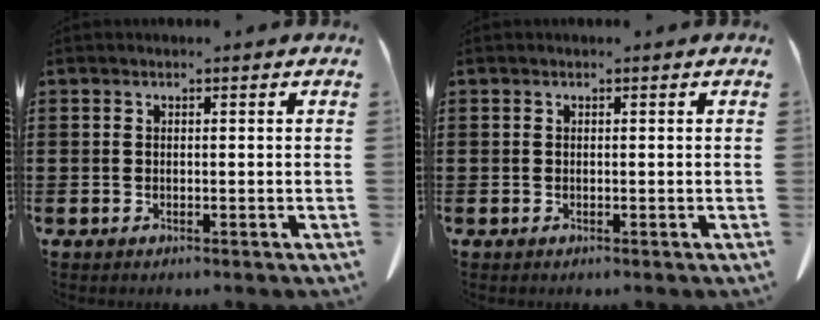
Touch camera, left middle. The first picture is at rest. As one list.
[{"total": 0.0}]